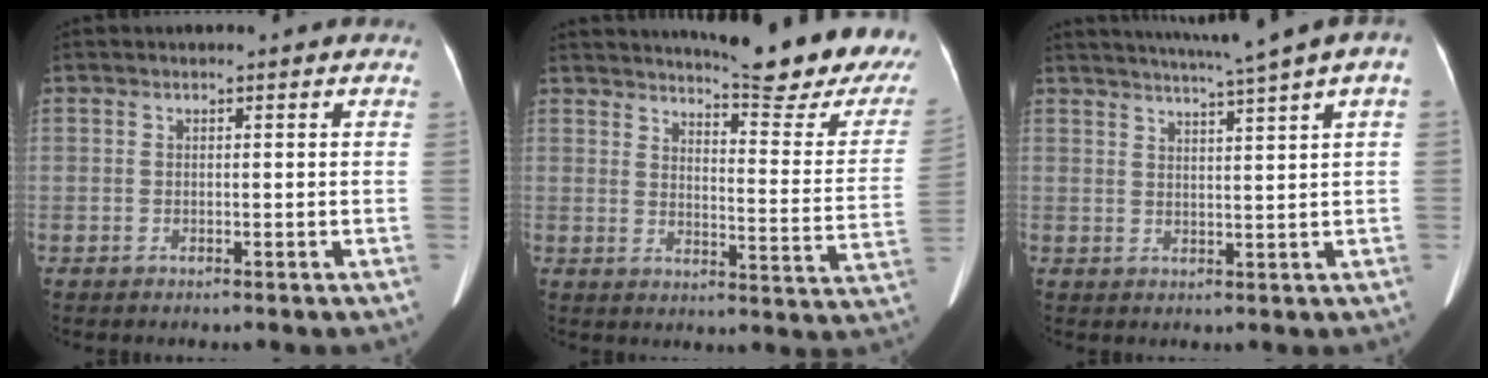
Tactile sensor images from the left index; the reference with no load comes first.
{"total": 20.2, "force": [17.6, 1.0, 9.7], "torque": [-0.129, -0.086, 0.208]}
{"total": 8.8, "force": [6.5, -1.0, 5.9], "torque": [-0.087, 0.021, 0.081]}